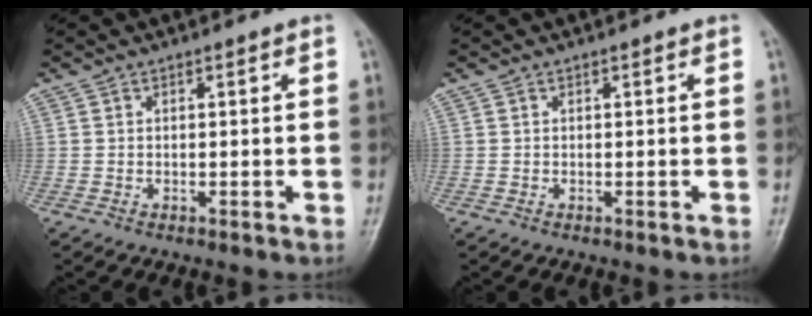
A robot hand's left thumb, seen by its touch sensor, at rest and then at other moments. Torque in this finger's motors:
{"motor_torque": [0.00, 0.00, 0.00, 0.00, 0.00]}